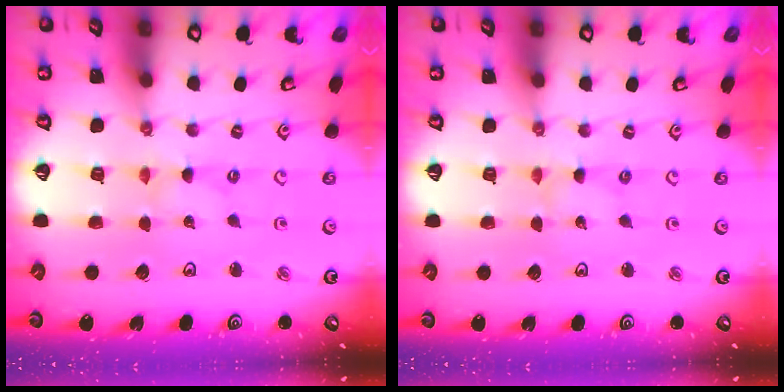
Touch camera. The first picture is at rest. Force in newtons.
{"total": 0.0}